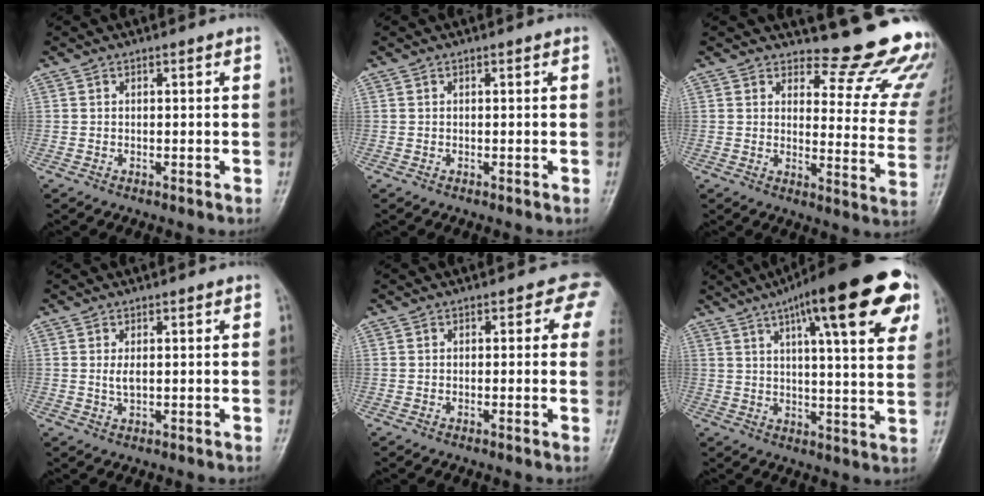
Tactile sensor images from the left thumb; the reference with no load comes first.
{"total": 0.0}
{"total": 16.5, "force": [15.2, 4.1, 4.9], "torque": [-0.007, -0.167, 0.161]}
{"total": 2.2, "force": [0.4, 1.1, 1.9], "torque": [-0.032, -0.004, 0.009]}
{"total": 3.6, "force": [1.4, 2.5, 2.2], "torque": [0.014, 0.001, -0.005]}
{"total": 22.9, "force": [11.2, 5.5, 19.2], "torque": [-0.253, -0.007, 0.152]}